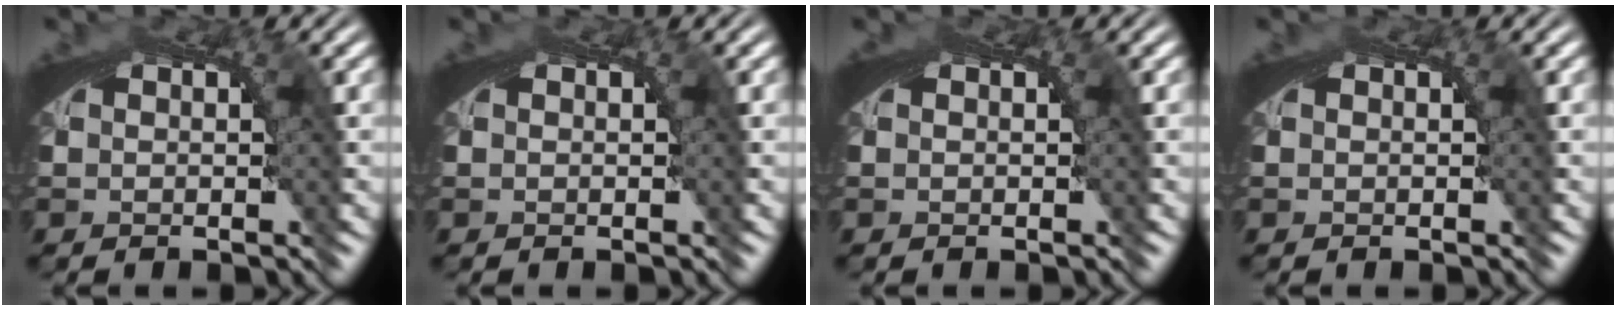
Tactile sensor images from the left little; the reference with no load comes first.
{"total": 0.0}
{"total": 0.7, "force": [0.2, 0.1, 0.6], "torque": [-0.007, 0.003, 0.003]}
{"total": 0.0}